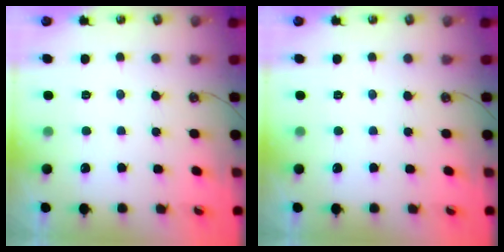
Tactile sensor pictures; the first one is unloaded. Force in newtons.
{"total": 0.0}